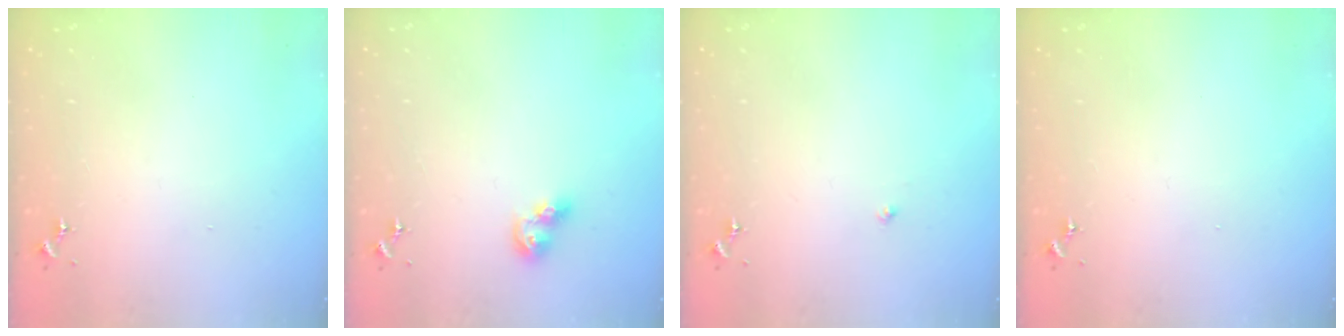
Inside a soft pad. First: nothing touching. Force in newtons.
{"total": 7.4, "press": 7.4, "slide": 0.7}
{"total": 1.8, "press": 1.8, "slide": 0.1}
{"total": 0.0}